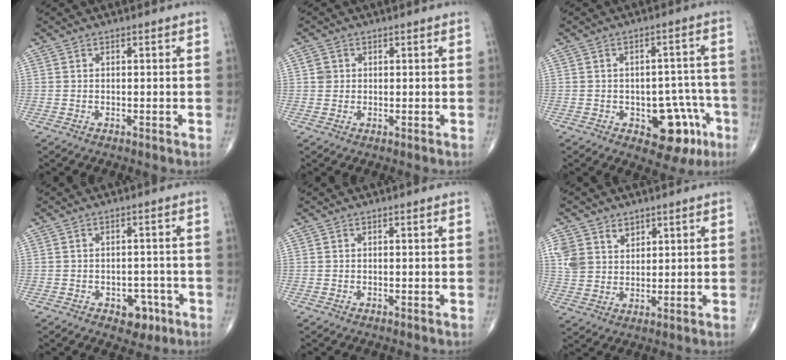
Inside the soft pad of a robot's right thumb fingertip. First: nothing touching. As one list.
[{"total": 1.7, "force": [0.4, 1.6, 0.6], "torque": [-0.003, 0.000, 0.007]}, {"total": 10.9, "force": [-4.7, 6.2, 7.7], "torque": [-0.048, 0.038, -0.051]}, {"total": 5.0, "force": [-2.4, 3.3, 2.8], "torque": [-0.009, 0.017, -0.027]}, {"total": 0.0}, {"total": 7.3, "force": [3.7, 5.6, 3.0], "torque": [-0.038, -0.017, 0.080]}]